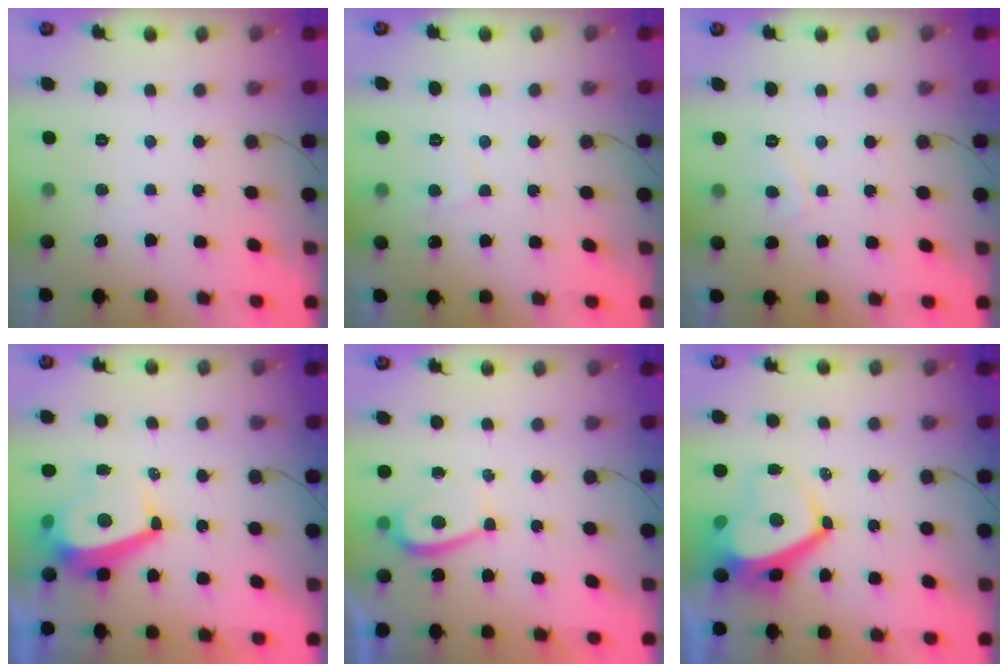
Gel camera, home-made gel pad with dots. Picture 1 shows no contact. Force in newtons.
{"total": 3.5, "press": 3.5, "slide": 0.4}
{"total": 2.0, "press": 1.9, "slide": 0.5}
{"total": 8.9, "press": 8.9, "slide": 1.0}
{"total": 2.8, "press": 2.7, "slide": 0.5}
{"total": 6.9, "press": 6.8, "slide": 1.0}